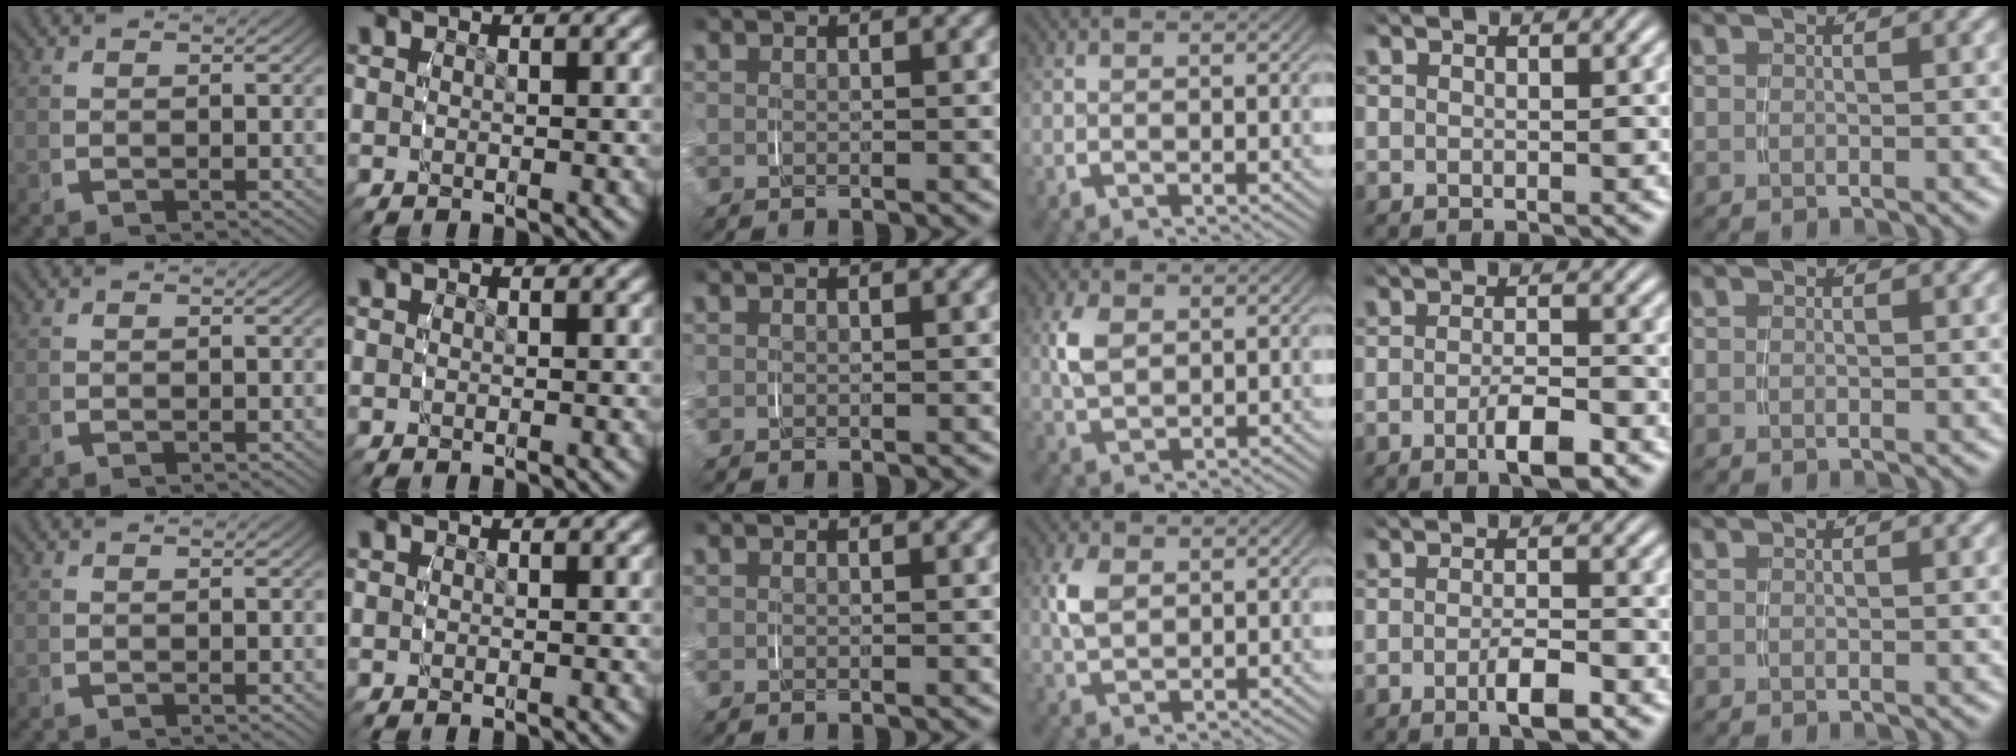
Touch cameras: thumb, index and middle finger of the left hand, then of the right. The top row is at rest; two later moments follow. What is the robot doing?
{"motion": "grasp_and_lifting", "object": "lipstick"}